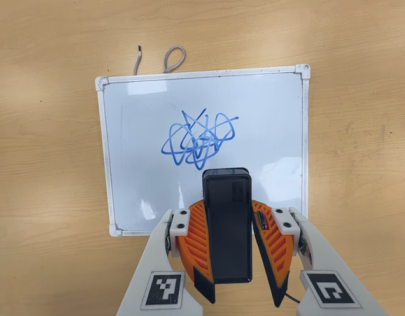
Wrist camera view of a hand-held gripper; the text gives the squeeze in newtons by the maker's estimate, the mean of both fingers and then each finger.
{"total": 6.7, "left": 6.7, "right": 6.7}